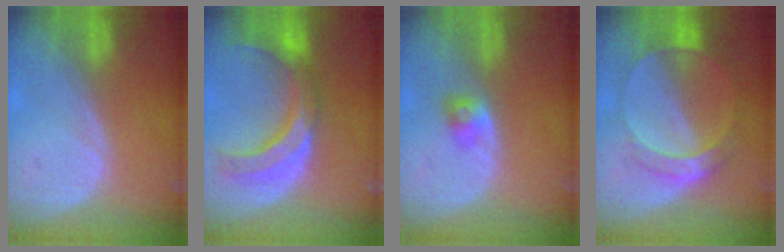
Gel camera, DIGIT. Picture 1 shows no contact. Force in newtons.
{"total": 9.7, "press": 9.3, "slide": 2.7}
{"total": 2.7, "press": 2.4, "slide": 1.1}
{"total": 7.2, "press": 6.4, "slide": 3.4}